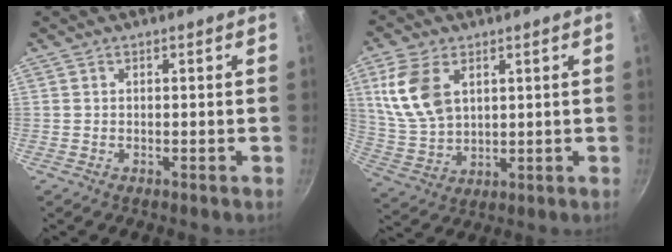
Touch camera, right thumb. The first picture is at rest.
{"total": 11.9, "force": [4.3, 7.3, 8.3], "torque": [-0.159, -0.018, 0.097]}